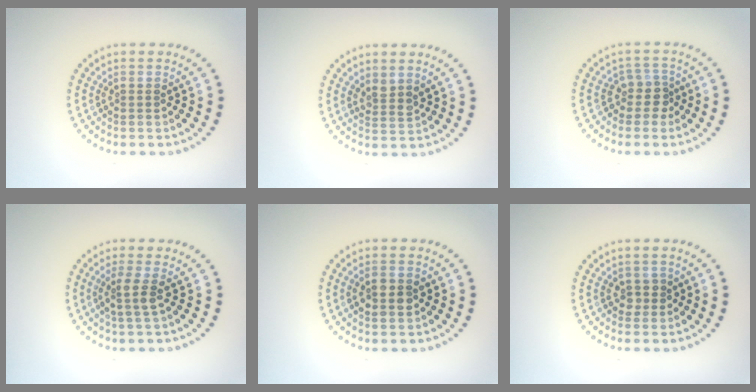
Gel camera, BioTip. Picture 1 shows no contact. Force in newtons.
{"total": 1.4, "press": 1.1, "slide": 0.8}
{"total": 2.1, "press": 1.6, "slide": 1.3}
{"total": 2.0, "press": 1.5, "slide": 1.3}
{"total": 2.0, "press": 2.0, "slide": 0.1}
{"total": 1.0, "press": 0.9, "slide": 0.5}